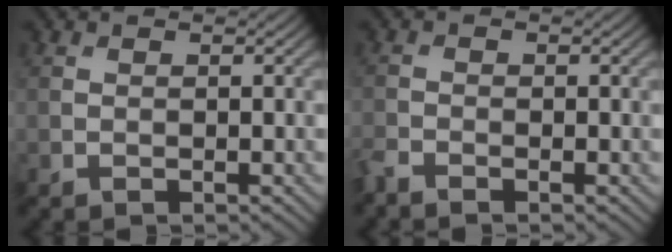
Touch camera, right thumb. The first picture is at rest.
{"total": 1.7, "force": [-1.6, 0.2, 0.5], "torque": [-0.017, -0.009, -0.044]}